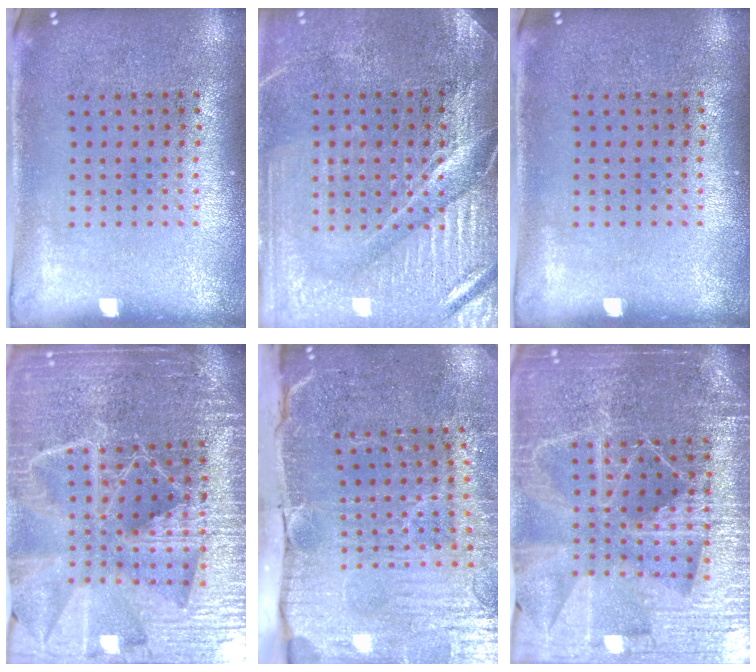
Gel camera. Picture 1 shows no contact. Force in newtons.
{"total": 3.8, "press": 3.6, "slide": 1.3}
{"total": 0.0}
{"total": 6.3, "press": 5.4, "slide": 3.1}
{"total": 5.0, "press": 4.3, "slide": 2.6}
{"total": 5.6, "press": 5.0, "slide": 2.6}